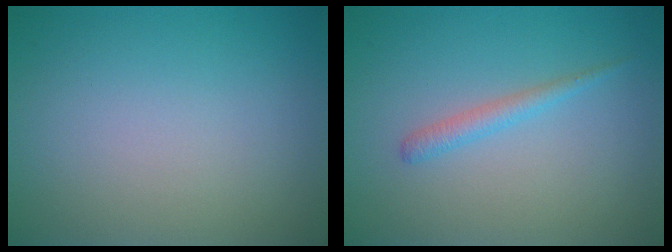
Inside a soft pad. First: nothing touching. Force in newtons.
{"total": 1.4, "press": 1.4, "slide": 0.1}